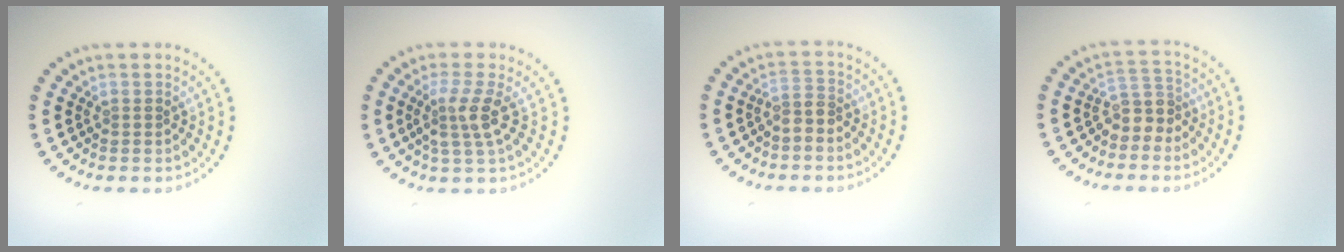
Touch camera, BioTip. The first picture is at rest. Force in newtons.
{"total": 2.8, "press": 2.2, "slide": 1.8}
{"total": 1.5, "press": 1.1, "slide": 1.0}
{"total": 2.6, "press": 2.0, "slide": 1.6}